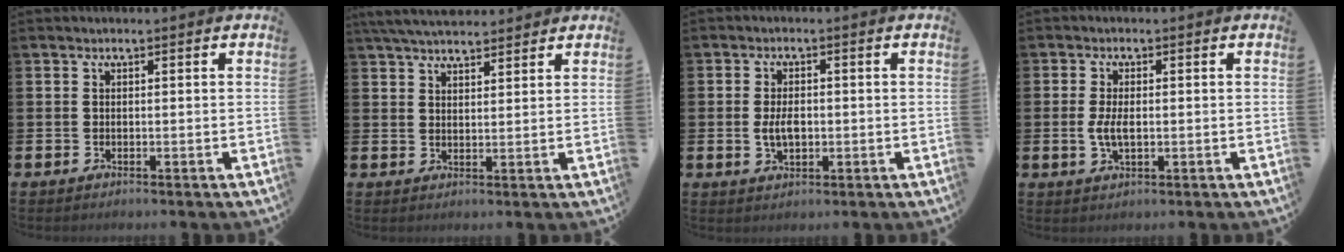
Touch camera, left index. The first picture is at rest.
{"total": 4.5, "force": [4.2, 1.1, 1.2], "torque": [-0.031, -0.011, 0.077]}
{"total": 3.4, "force": [-0.7, 1.9, 2.6], "torque": [-0.037, 0.003, -0.017]}
{"total": 3.1, "force": [-0.7, 1.5, 2.7], "torque": [-0.046, 0.005, -0.016]}